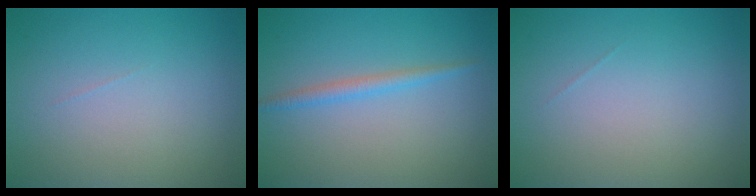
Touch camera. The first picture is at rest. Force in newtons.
{"total": 1.6, "press": 1.6, "slide": 0.0}
{"total": 0.0}